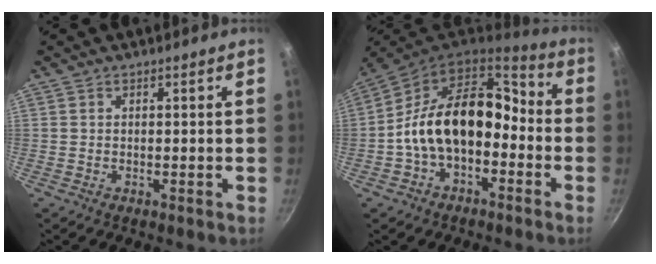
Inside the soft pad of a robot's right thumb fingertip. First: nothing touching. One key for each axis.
{"total": 17.3, "fx": -3.0, "fy": 11.3, "fz": 12.8, "tx": -0.187, "ty": 0.060, "tz": -0.063}